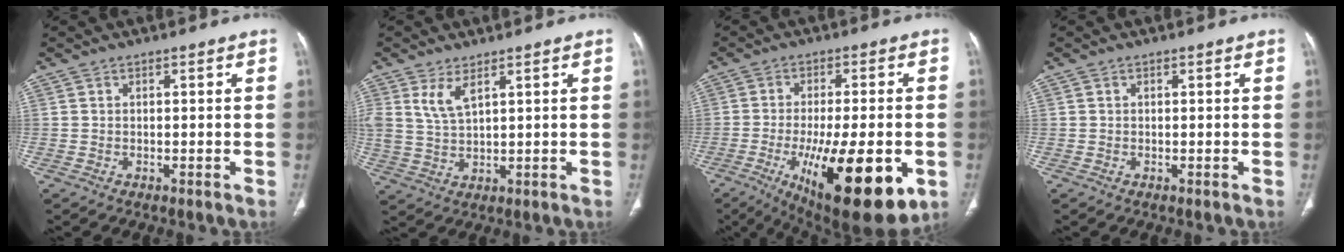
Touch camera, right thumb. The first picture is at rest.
{"total": 4.9, "force": [2.7, 1.8, 3.6], "torque": [-0.079, -0.015, 0.066]}
{"total": 22.7, "force": [-7.3, 7.4, 20.2], "torque": [-0.286, -0.020, -0.091]}
{"total": 0.0}